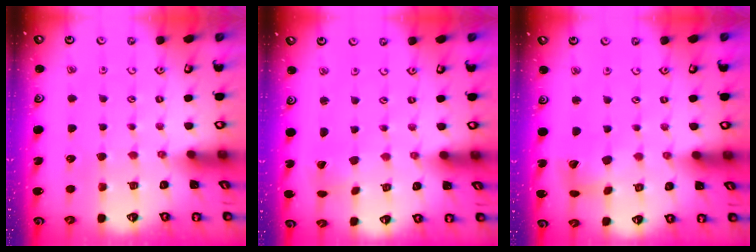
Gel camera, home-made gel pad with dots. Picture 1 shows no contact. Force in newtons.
{"total": 0.7, "press": 0.7, "slide": 0.0}
{"total": 7.4, "press": 7.3, "slide": 1.0}